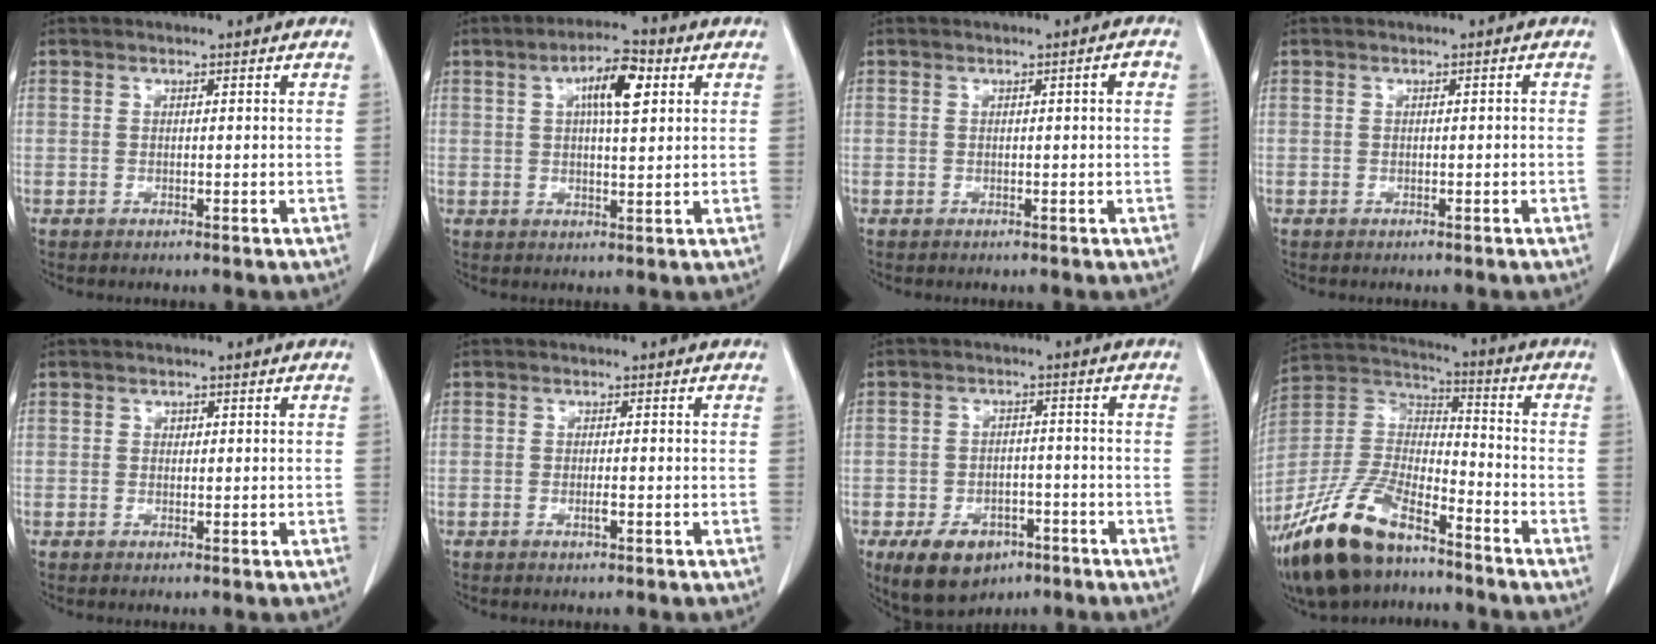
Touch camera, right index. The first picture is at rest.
{"total": 7.5, "force": [2.6, 2.0, 6.8], "torque": [-0.116, 0.012, 0.041]}
{"total": 1.9, "force": [0.2, 0.3, 1.8], "torque": [-0.022, 0.005, 0.002]}
{"total": 0.6, "force": [-0.3, 0.2, 0.5], "torque": [-0.008, 0.000, -0.004]}
{"total": 0.9, "force": [0.2, 0.7, 0.5], "torque": [-0.006, 0.001, 0.001]}
{"total": 1.4, "force": [-0.6, 0.2, 1.3], "torque": [-0.024, 0.000, -0.011]}
{"total": 8.9, "force": [-5.2, 5.6, 4.6], "torque": [-0.080, 0.002, -0.076]}
{"total": 18.3, "force": [-12.9, 6.4, 11.3], "torque": [-0.251, -0.006, -0.242]}